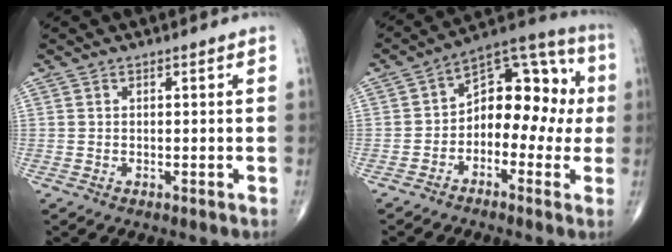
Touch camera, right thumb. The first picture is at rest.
{"total": 13.8, "force": [-0.9, 8.8, 10.6], "torque": [-0.101, 0.050, -0.032]}